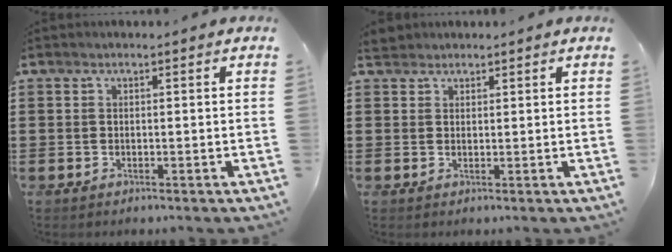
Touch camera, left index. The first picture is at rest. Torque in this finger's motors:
{"motor_torque": [0.08, 0.03, 0.05, 0.00]}